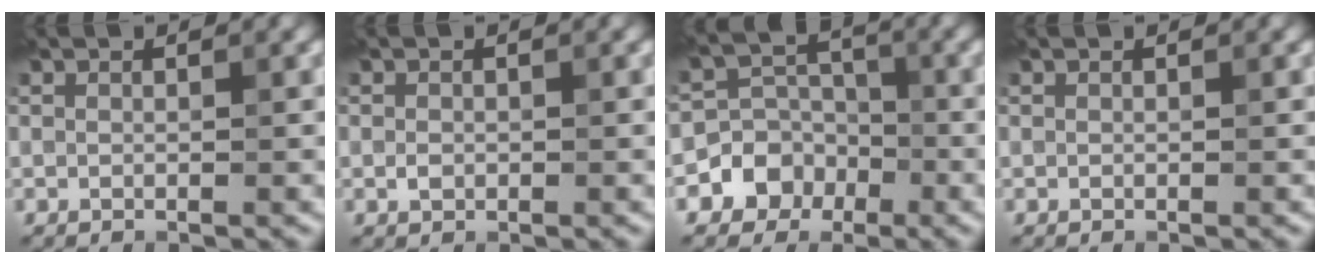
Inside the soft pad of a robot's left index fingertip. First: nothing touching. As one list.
[{"total": 0.9, "force": [-0.1, 0.7, 0.5], "torque": [-0.008, -0.003, -0.004]}, {"total": 5.4, "force": [-2.6, 4.6, 1.0], "torque": [0.018, 0.000, -0.070]}, {"total": 0.0}]